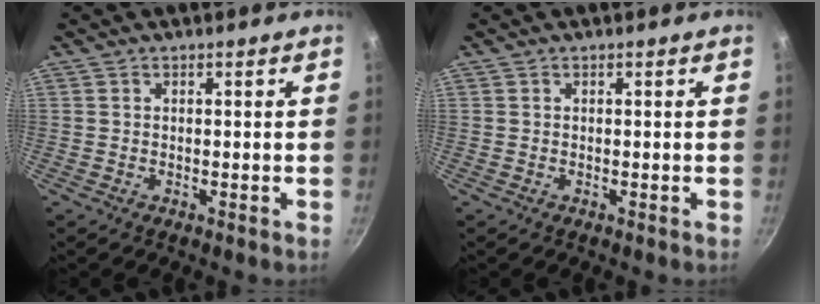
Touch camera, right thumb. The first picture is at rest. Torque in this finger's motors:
{"motor_torque": [0.00, 0.00, 0.00, 0.00, 0.00]}